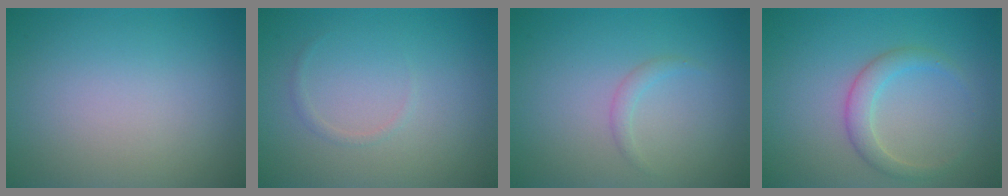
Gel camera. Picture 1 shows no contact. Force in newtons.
{"total": 0.6, "press": 0.6, "slide": 0.1}
{"total": 0.9, "press": 0.9, "slide": 0.1}
{"total": 2.3, "press": 2.3, "slide": 0.1}